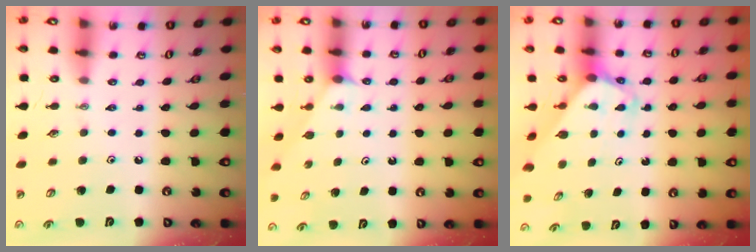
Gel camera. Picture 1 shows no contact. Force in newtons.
{"total": 2.0, "press": 2.0, "slide": 0.2}
{"total": 2.4, "press": 2.4, "slide": 0.2}